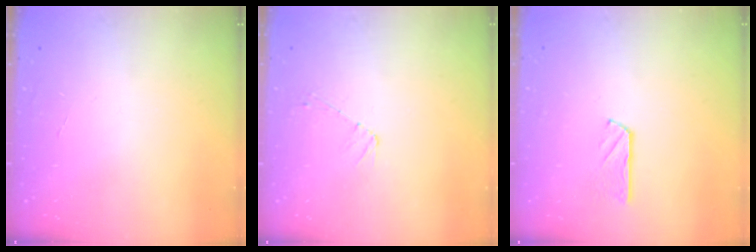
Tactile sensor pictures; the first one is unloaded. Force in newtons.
{"total": 3.8, "press": 3.8, "slide": 0.5}
{"total": 2.7, "press": 2.7, "slide": 0.1}